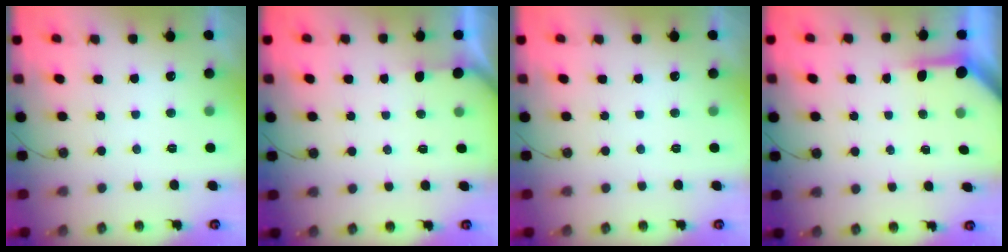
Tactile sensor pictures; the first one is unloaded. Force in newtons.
{"total": 1.9, "press": 1.9, "slide": 0.2}
{"total": 0.0}
{"total": 3.9, "press": 3.8, "slide": 0.3}